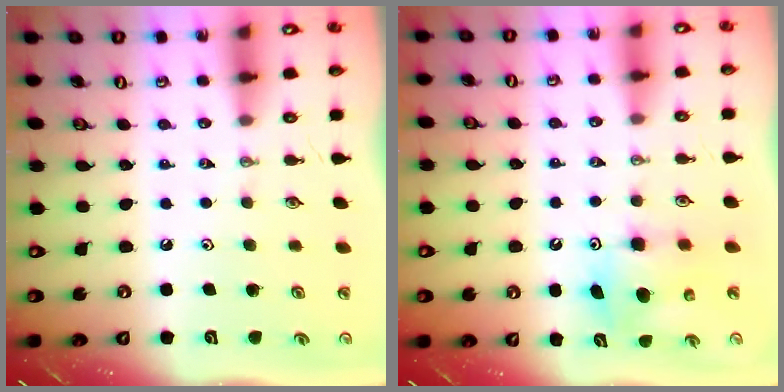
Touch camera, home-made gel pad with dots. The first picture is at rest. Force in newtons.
{"total": 7.6, "press": 7.6, "slide": 0.4}